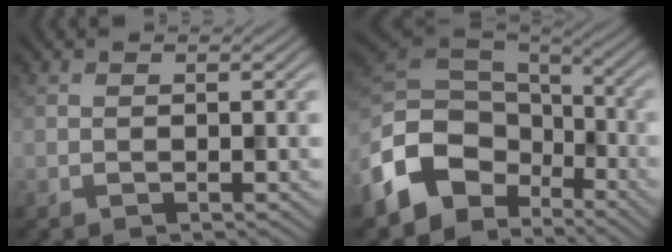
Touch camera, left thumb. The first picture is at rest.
{"total": 12.8, "force": [-6.3, 8.8, 6.8], "torque": [-0.172, -0.019, -0.126]}